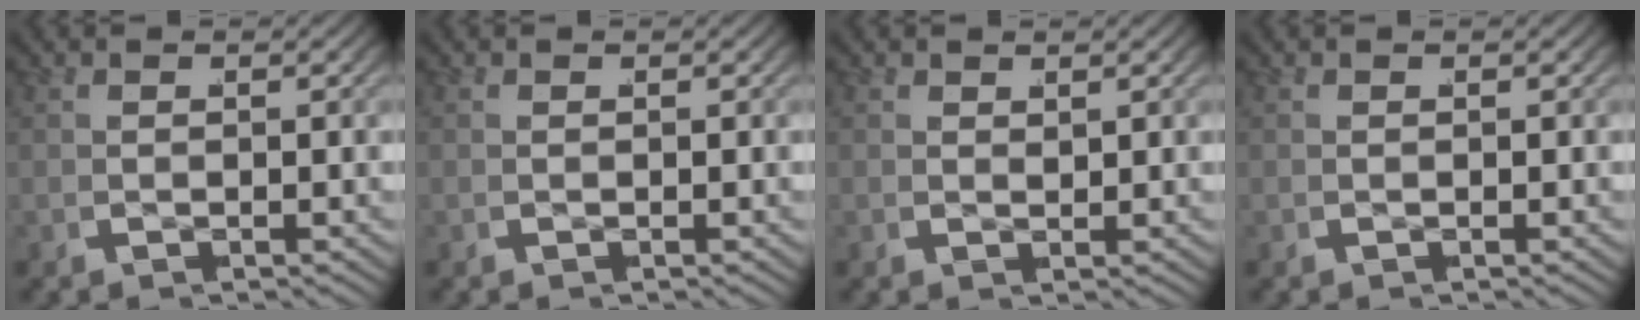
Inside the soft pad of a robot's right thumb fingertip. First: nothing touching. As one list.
[{"total": 0.0}, {"total": 0.8, "force": [0.7, -0.3, -0.2], "torque": [0.010, 0.002, 0.015]}, {"total": 0.0}]